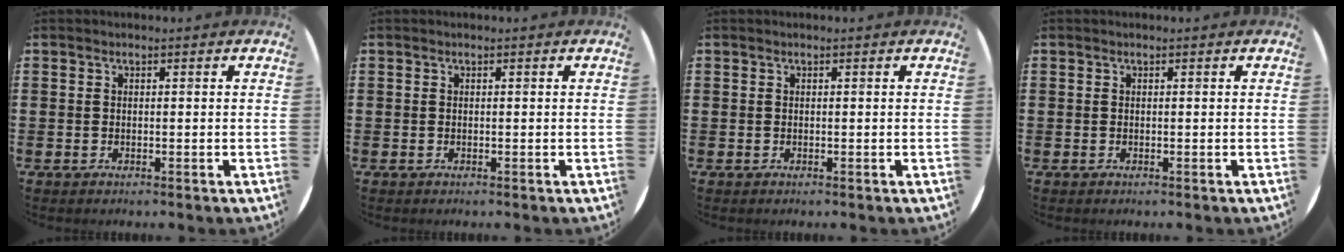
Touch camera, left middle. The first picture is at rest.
{"total": 0.0}
{"total": 0.0}
{"total": 0.0}